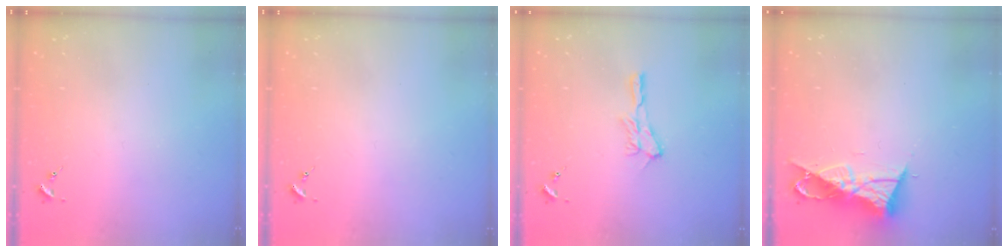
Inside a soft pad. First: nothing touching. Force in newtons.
{"total": 0.0}
{"total": 8.1, "press": 8.0, "slide": 0.6}
{"total": 11.5, "press": 11.5, "slide": 0.7}